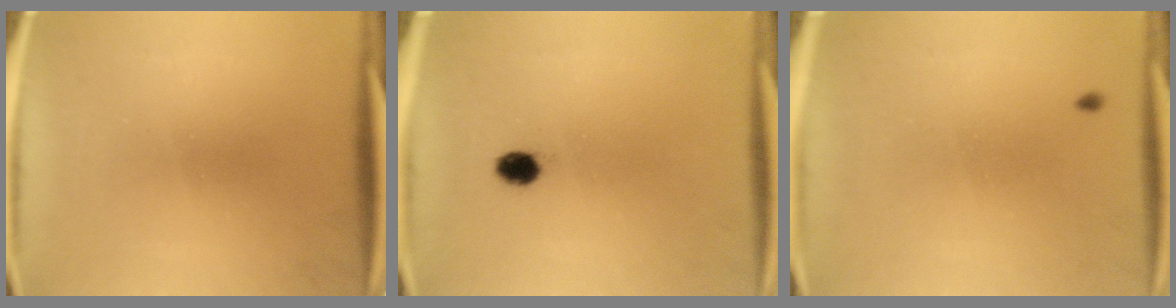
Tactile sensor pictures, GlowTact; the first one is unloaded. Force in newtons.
{"total": 2.9}
{"total": 0.9}